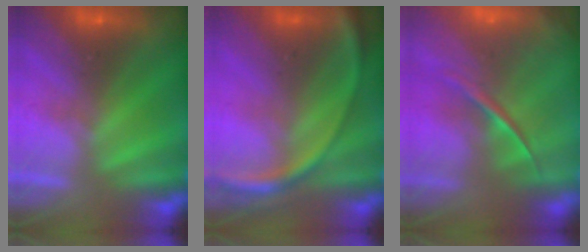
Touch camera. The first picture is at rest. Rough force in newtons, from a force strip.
{"total": 2.7}
{"total": 5.8}